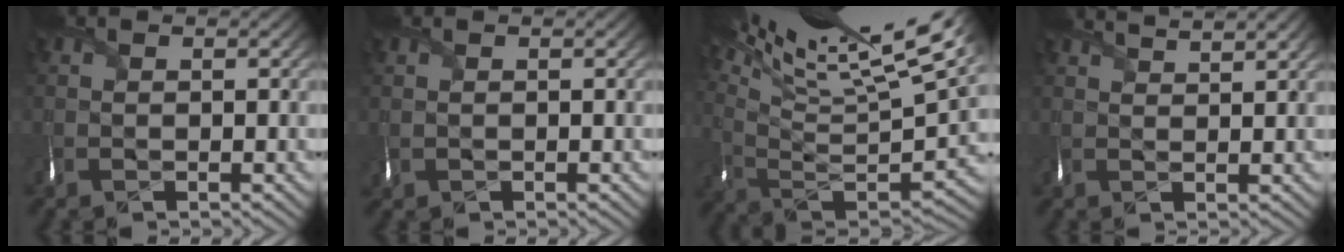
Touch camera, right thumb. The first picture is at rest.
{"total": 0.5, "force": [0.1, 0.3, 0.4], "torque": [-0.011, -0.002, 0.005]}
{"total": 18.4, "force": [11.9, 4.0, 13.5], "torque": [-0.258, 0.023, 0.180]}
{"total": 3.3, "force": [2.9, 0.2, 1.6], "torque": [-0.024, 0.004, 0.046]}